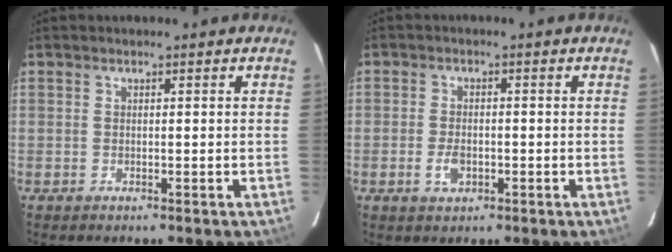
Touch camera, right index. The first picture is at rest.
{"total": 3.6, "force": [-1.4, 2.1, 2.5], "torque": [-0.055, -0.001, -0.023]}